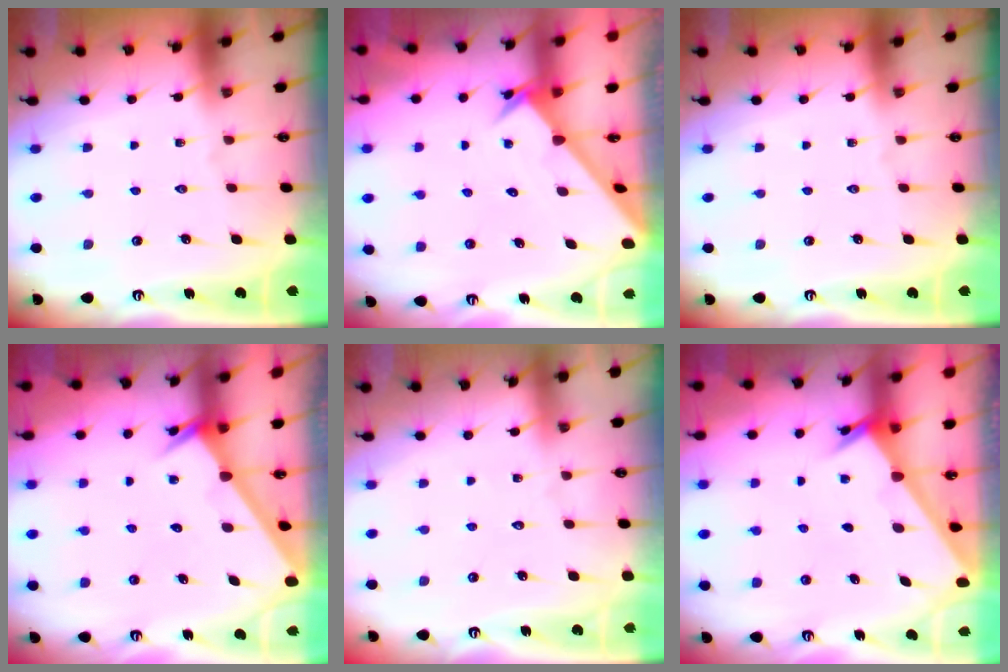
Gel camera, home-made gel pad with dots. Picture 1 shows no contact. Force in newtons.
{"total": 2.8, "press": 2.8, "slide": 0.2}
{"total": 0.0}
{"total": 2.6, "press": 2.6, "slide": 0.0}
{"total": 2.8, "press": 2.8, "slide": 0.4}
{"total": 2.3, "press": 2.2, "slide": 0.2}